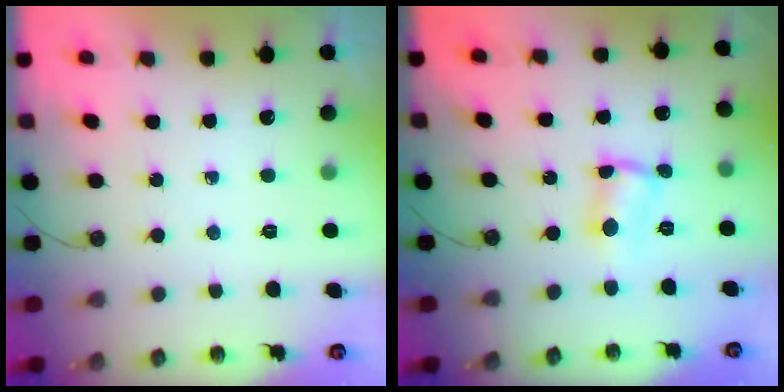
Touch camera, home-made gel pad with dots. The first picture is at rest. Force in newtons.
{"total": 2.3, "press": 2.2, "slide": 0.6}